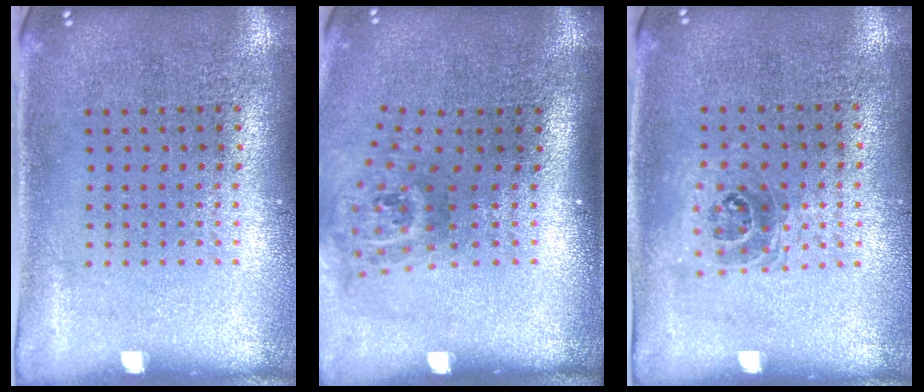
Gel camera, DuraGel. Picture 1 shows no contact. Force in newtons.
{"total": 1.9, "press": 1.3, "slide": 1.4}
{"total": 1.1, "press": 0.9, "slide": 0.6}